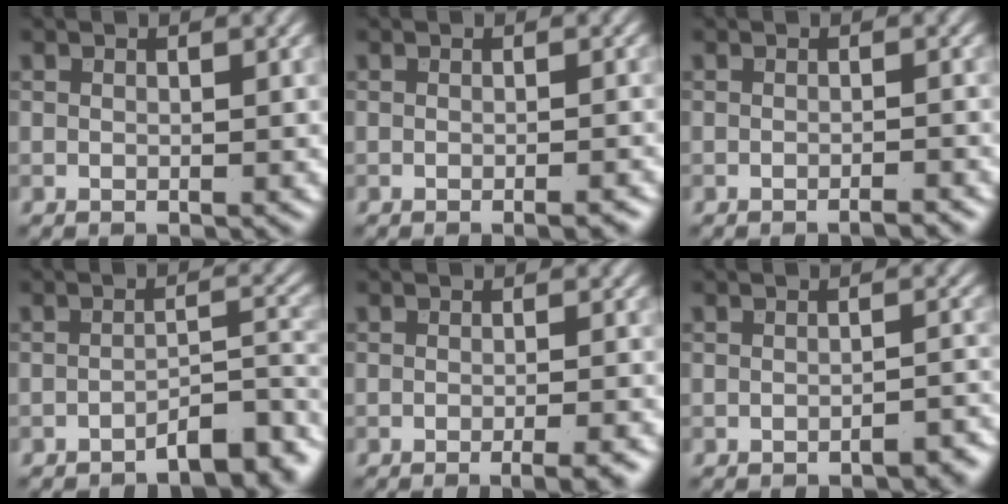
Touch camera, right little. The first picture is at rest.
{"total": 1.5, "force": [-0.9, 0.3, 1.2], "torque": [-0.010, 0.000, -0.014]}
{"total": 1.2, "force": [-1.0, 0.2, 0.8], "torque": [-0.007, -0.001, -0.020]}
{"total": 4.2, "force": [-3.2, 1.0, 2.5], "torque": [-0.032, 0.011, -0.049]}
{"total": 2.9, "force": [-1.5, 0.7, 2.4], "torque": [-0.018, 0.002, -0.023]}
{"total": 1.9, "force": [-1.4, 0.6, 1.2], "torque": [-0.013, 0.007, -0.019]}